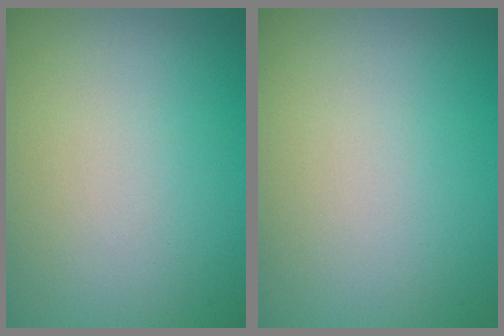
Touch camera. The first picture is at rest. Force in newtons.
{"total": 0.0}